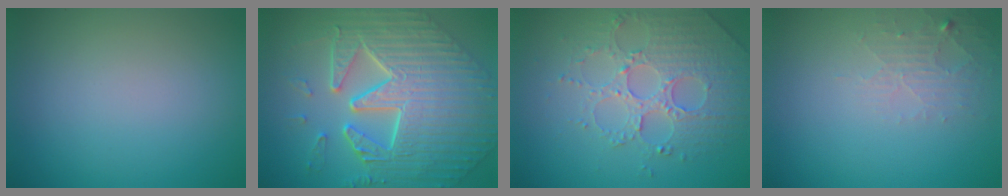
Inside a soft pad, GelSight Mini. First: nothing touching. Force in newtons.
{"total": 10.4, "press": 7.3, "slide": 7.4}
{"total": 4.2, "press": 4.0, "slide": 1.3}
{"total": 1.9, "press": 1.9, "slide": 0.3}